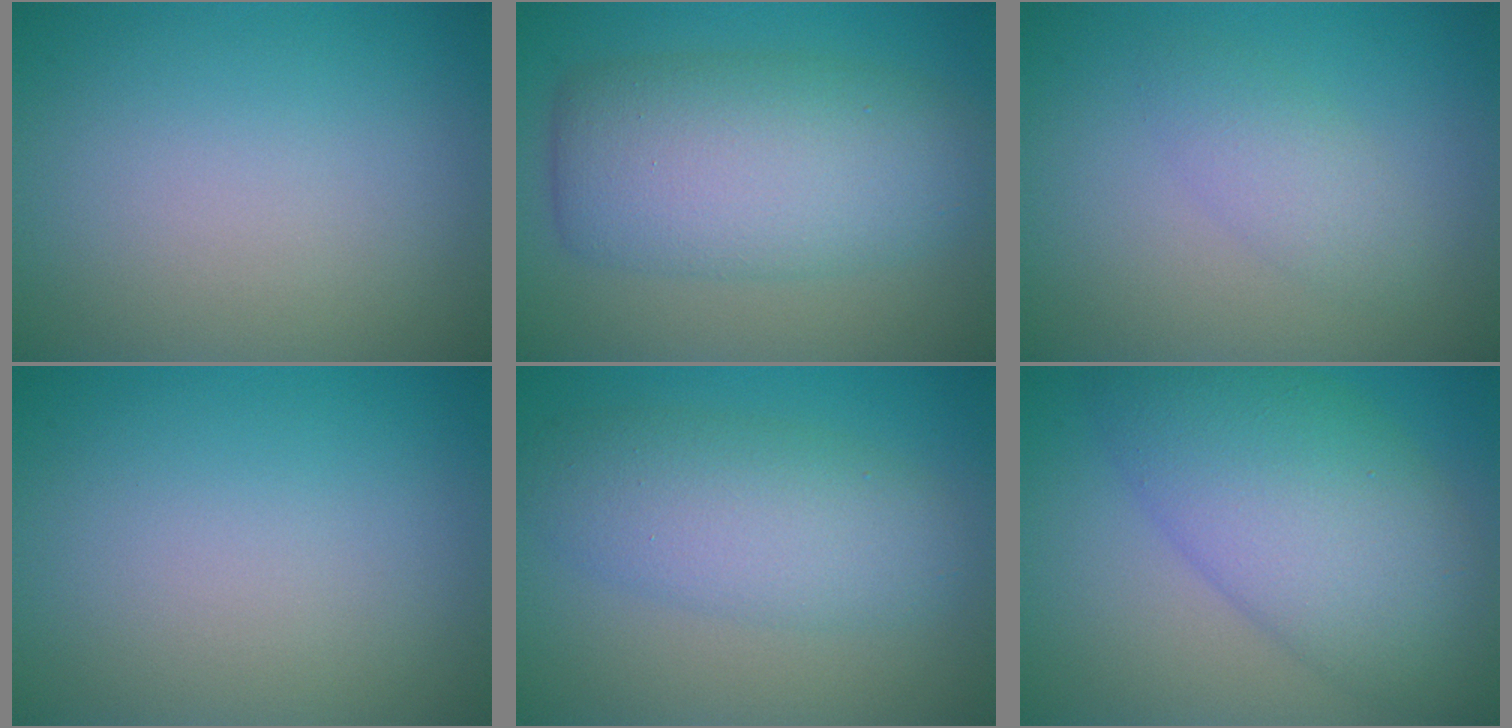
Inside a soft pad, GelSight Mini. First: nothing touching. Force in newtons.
{"total": 8.3, "press": 8.3, "slide": 0.4}
{"total": 2.2, "press": 2.2, "slide": 0.1}
{"total": 0.0}
{"total": 5.5, "press": 5.5, "slide": 0.1}
{"total": 9.4, "press": 9.4, "slide": 0.2}